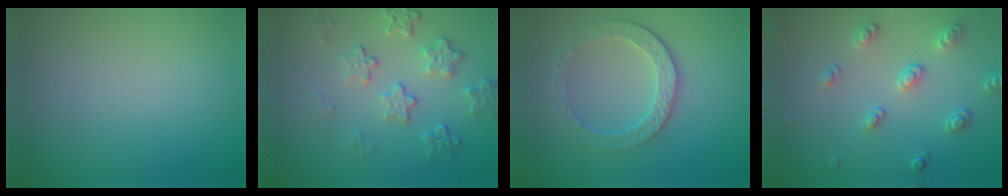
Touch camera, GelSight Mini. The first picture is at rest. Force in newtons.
{"total": 3.9, "press": 2.8, "slide": 2.7}
{"total": 3.8, "press": 3.2, "slide": 2.1}
{"total": 2.7, "press": 2.6, "slide": 0.4}